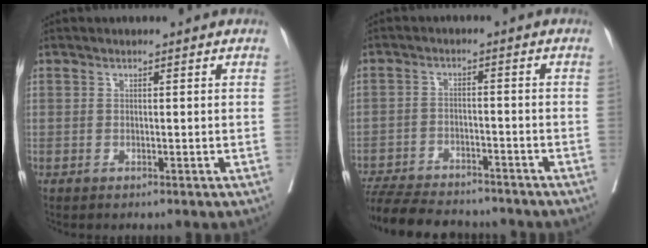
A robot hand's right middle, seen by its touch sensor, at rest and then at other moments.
{"total": 14.7, "force": [-13.2, 3.5, 5.6], "torque": [-0.115, -0.010, -0.194]}